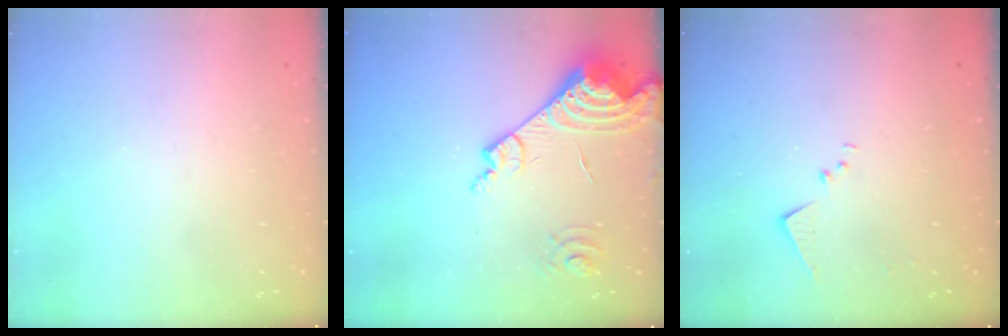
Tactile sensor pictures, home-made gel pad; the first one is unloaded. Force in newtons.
{"total": 15.0, "press": 14.9, "slide": 1.6}
{"total": 7.5, "press": 7.4, "slide": 0.6}